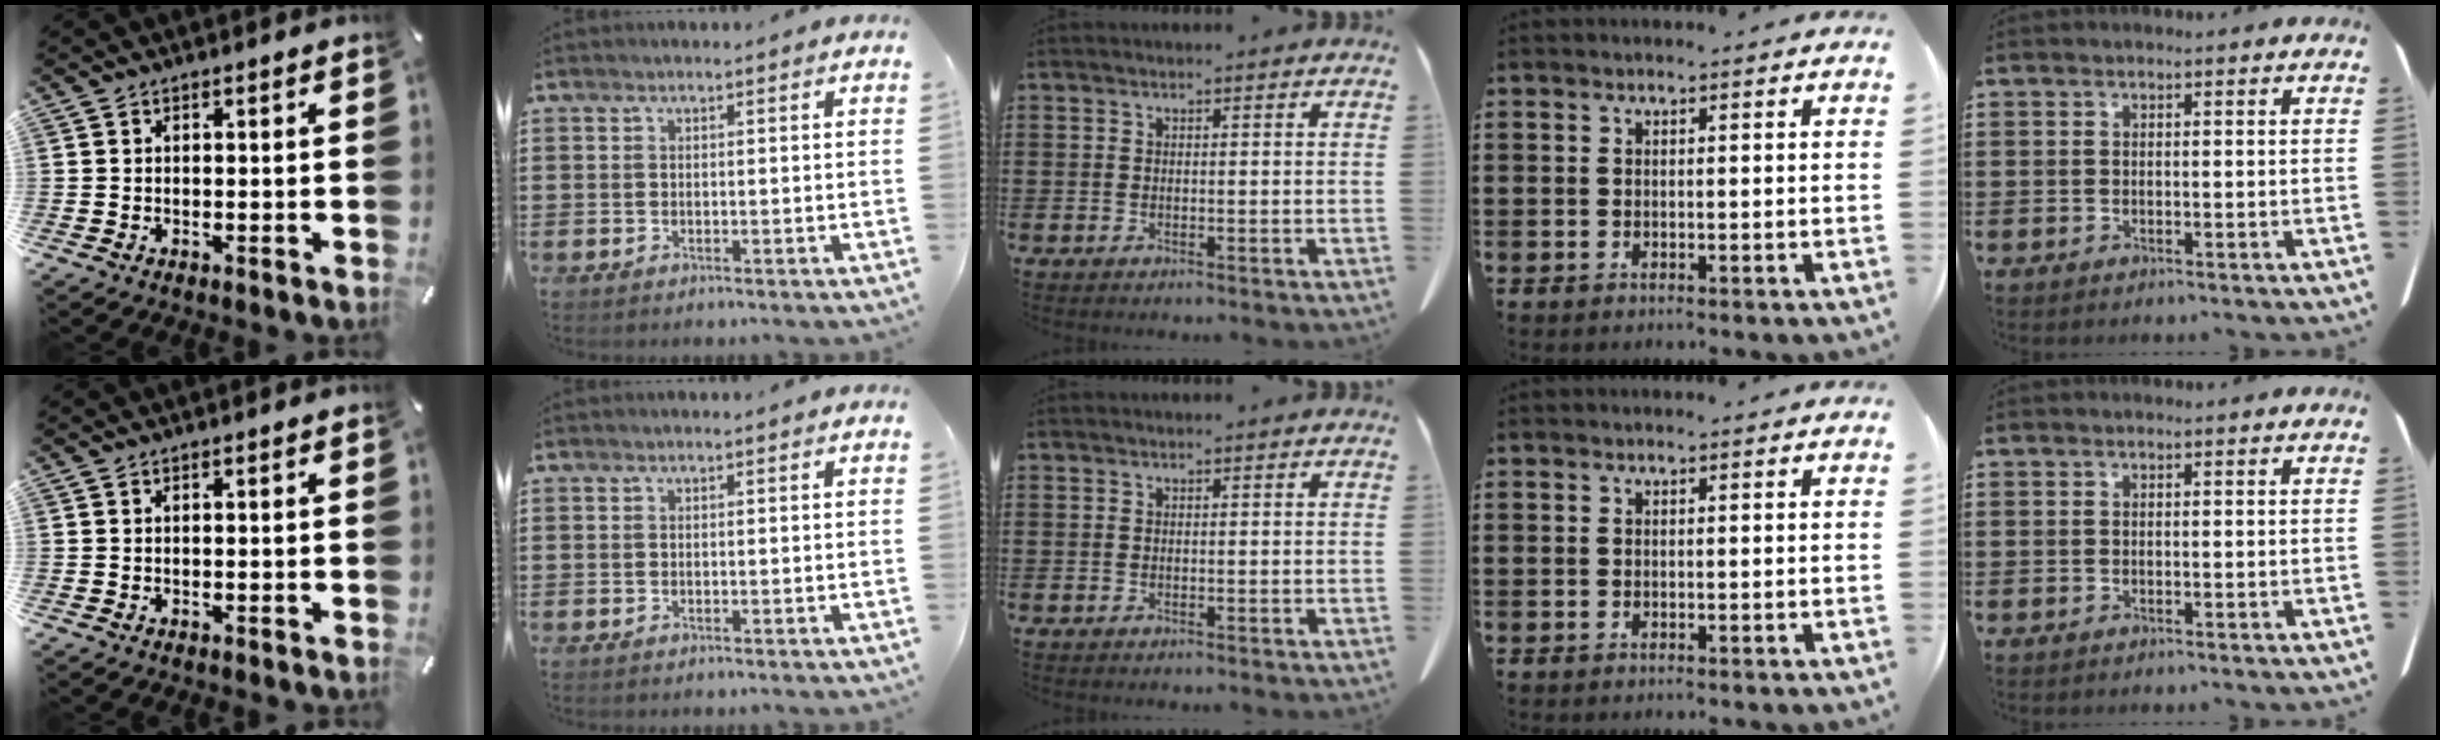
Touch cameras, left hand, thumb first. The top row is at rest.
{}